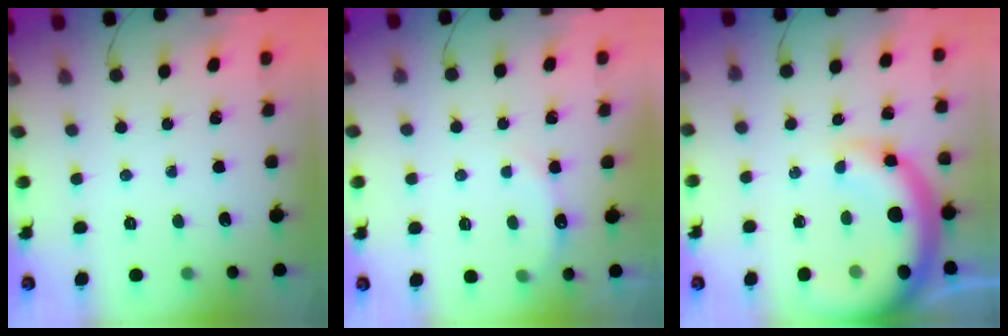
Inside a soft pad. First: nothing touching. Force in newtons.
{"total": 5.0, "press": 4.8, "slide": 1.5}
{"total": 10.9, "press": 10.7, "slide": 2.2}